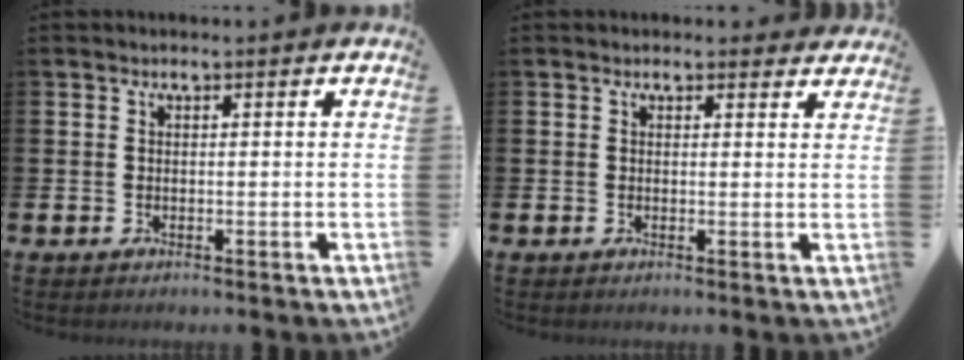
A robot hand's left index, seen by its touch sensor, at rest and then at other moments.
{"total": 1.3, "force": [1.1, 0.6, 0.1], "torque": [0.010, 0.002, 0.016]}